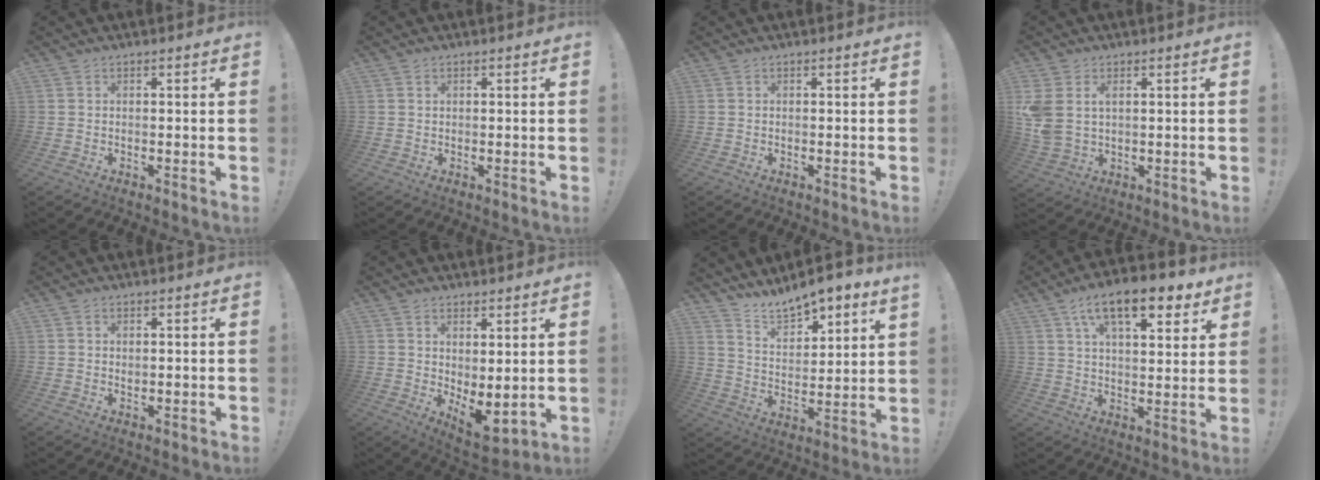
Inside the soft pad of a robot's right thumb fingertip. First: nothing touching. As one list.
[{"total": 0.7, "force": [0.5, 0.4, 0.2], "torque": [0.003, -0.003, 0.009]}, {"total": 0.0}, {"total": 5.7, "force": [2.3, 3.8, 3.6], "torque": [-0.067, -0.007, 0.044]}, {"total": 1.0, "force": [0.6, 0.7, 0.3], "torque": [0.009, -0.006, 0.008]}, {"total": 5.8, "force": [1.2, 2.7, 5.0], "torque": [-0.048, -0.031, 0.031]}, {"total": 9.6, "force": [9.1, 1.9, 2.3], "torque": [-0.043, -0.077, 0.166]}, {"total": 15.0, "force": [8.4, 5.8, 10.9], "torque": [-0.165, -0.038, 0.140]}]